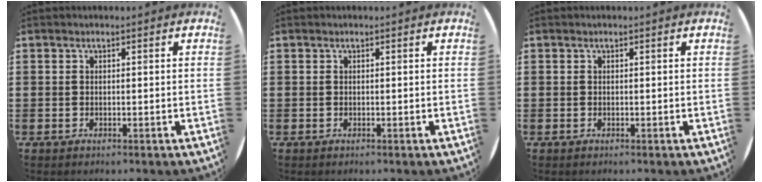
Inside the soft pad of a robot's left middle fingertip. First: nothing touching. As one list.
[{"total": 0.0}, {"total": 0.0}]